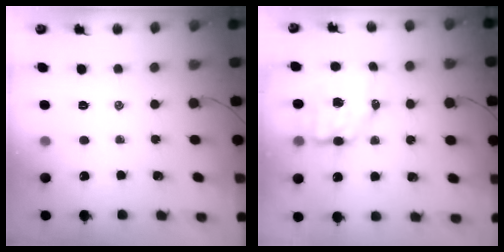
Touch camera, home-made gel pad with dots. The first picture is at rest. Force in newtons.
{"total": 7.8, "press": 7.7, "slide": 1.5}